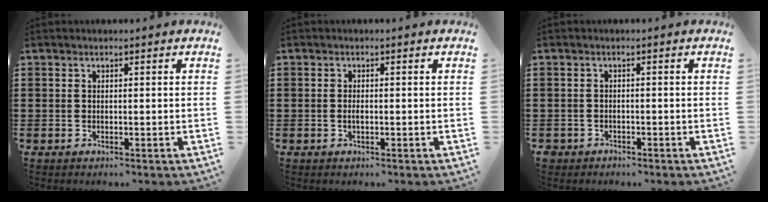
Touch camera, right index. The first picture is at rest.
{"total": 1.1, "force": [-0.3, 0.4, 1.0], "torque": [-0.019, -0.001, -0.005]}
{"total": 1.2, "force": [-1.1, 0.5, 0.0], "torque": [-0.005, 0.001, -0.024]}